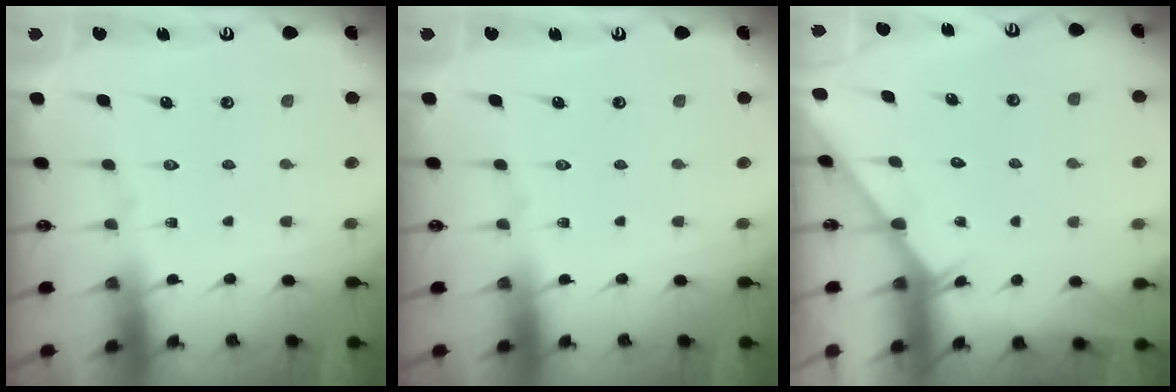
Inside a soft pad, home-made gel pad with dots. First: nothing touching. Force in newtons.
{"total": 0.0}
{"total": 2.6, "press": 2.5, "slide": 0.3}